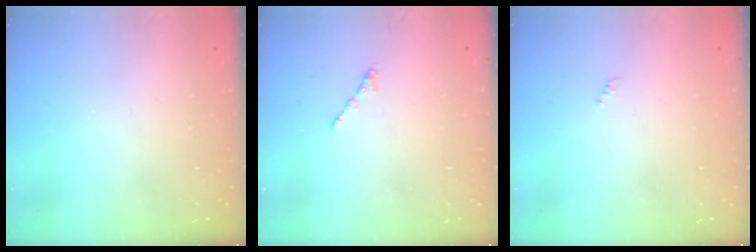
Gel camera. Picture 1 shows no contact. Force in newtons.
{"total": 0.5, "press": 0.4, "slide": 0.3}
{"total": 0.0}